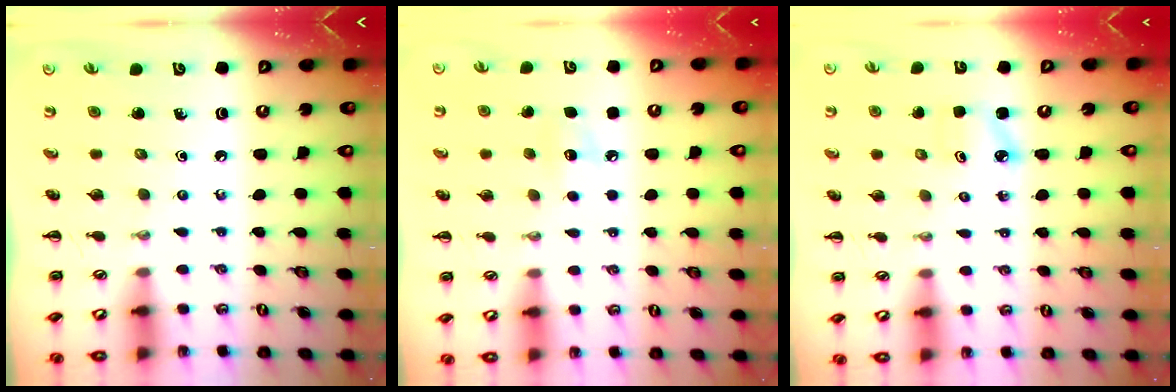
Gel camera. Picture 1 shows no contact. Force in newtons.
{"total": 6.7, "press": 6.4, "slide": 1.8}
{"total": 2.5, "press": 2.5, "slide": 0.5}